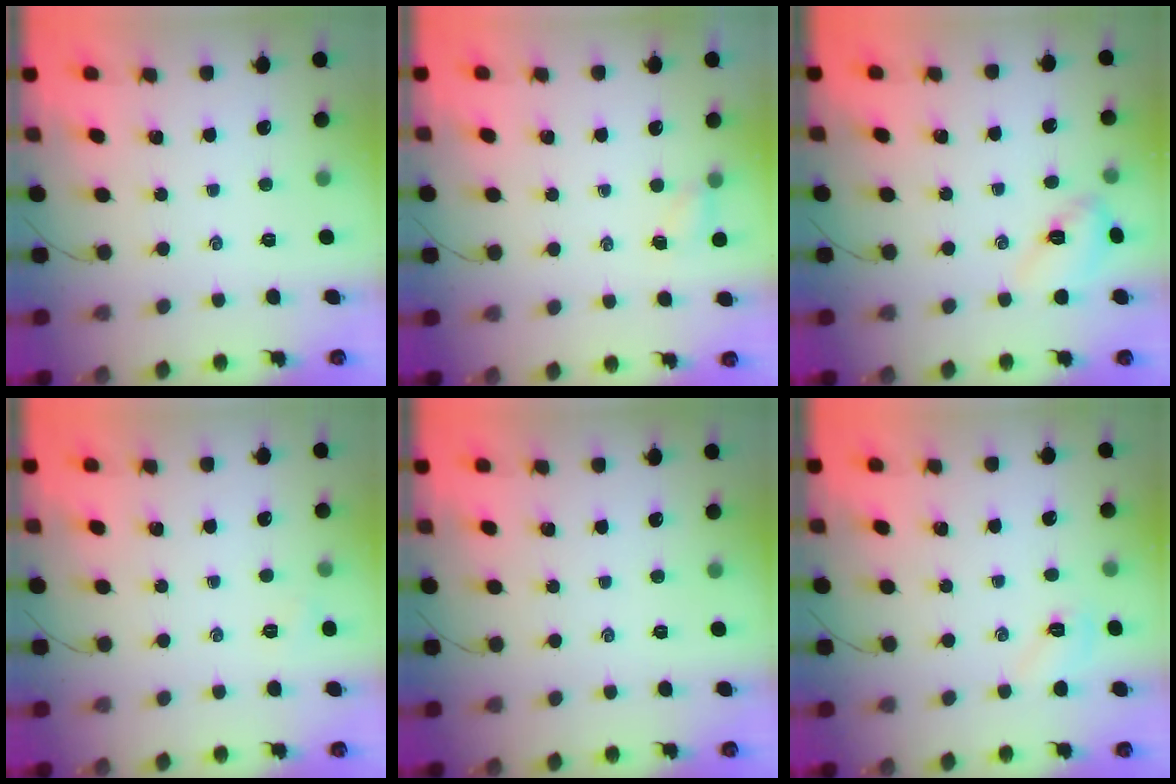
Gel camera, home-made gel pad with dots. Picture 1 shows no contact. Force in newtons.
{"total": 2.7, "press": 2.5, "slide": 0.8}
{"total": 5.1, "press": 5.1, "slide": 0.7}
{"total": 3.6, "press": 3.4, "slide": 1.0}
{"total": 0.0}
{"total": 5.4, "press": 5.3, "slide": 1.3}